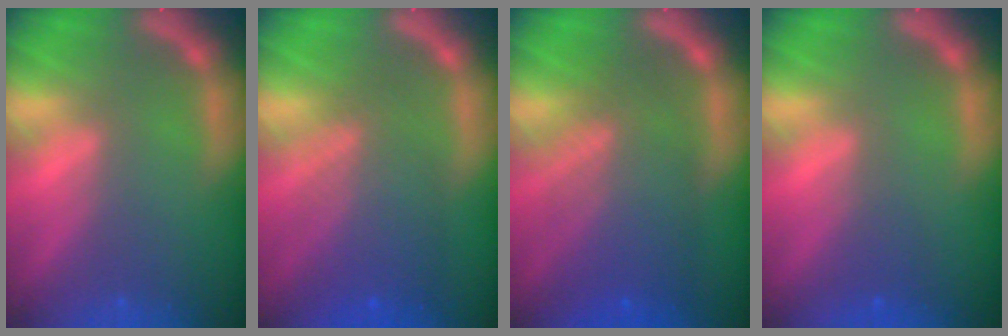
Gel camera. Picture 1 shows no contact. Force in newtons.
{"total": 6.6}
{"total": 8.1}
{"total": 1.5}